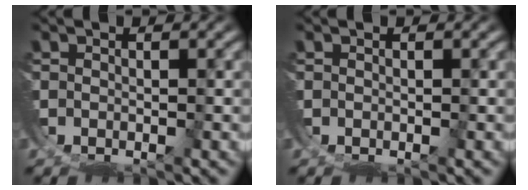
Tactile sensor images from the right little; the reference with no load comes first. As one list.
[{"total": 0.0}]